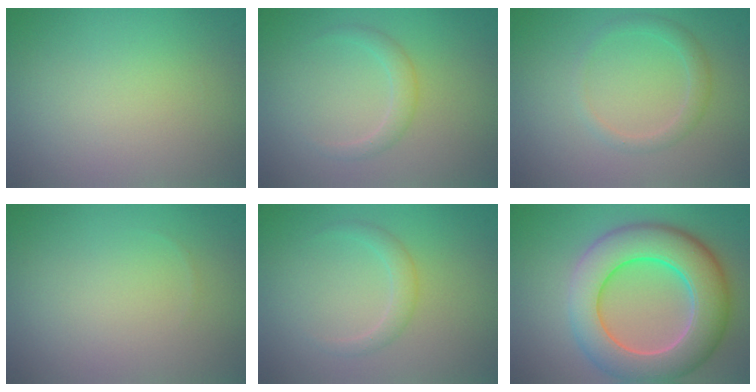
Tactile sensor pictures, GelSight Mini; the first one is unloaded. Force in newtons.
{"total": 1.5, "press": 1.5, "slide": 0.1}
{"total": 1.6, "press": 1.6, "slide": 0.1}
{"total": 0.0}
{"total": 1.5, "press": 1.5, "slide": 0.1}
{"total": 9.6, "press": 9.6, "slide": 0.4}